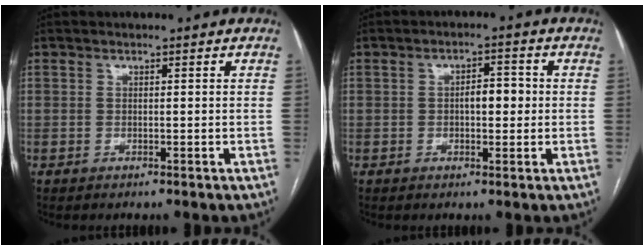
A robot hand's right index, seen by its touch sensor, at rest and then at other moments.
{"total": 3.8, "force": [0.0, 1.7, 3.4], "torque": [-0.052, 0.009, 0.001]}